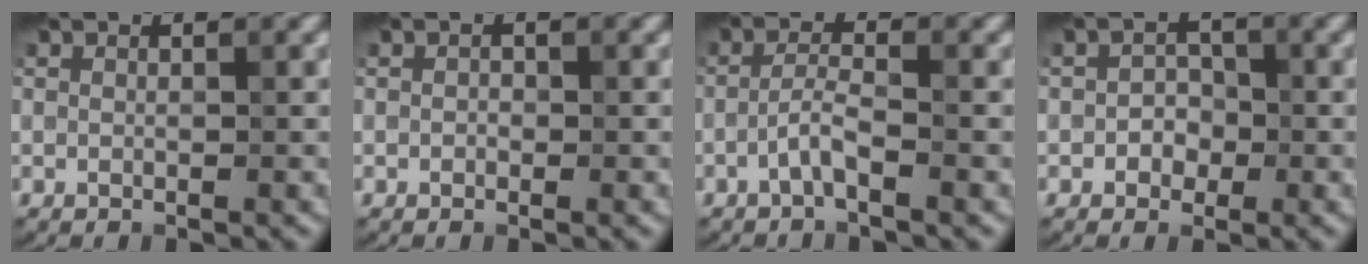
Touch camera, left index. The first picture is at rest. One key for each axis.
{"total": 0.6, "fx": 0.0, "fy": 0.5, "fz": 0.3, "tx": -0.002, "ty": -0.004, "tz": -0.003}
{"total": 2.1, "fx": -1.1, "fy": 0.3, "fz": 1.8, "tx": -0.036, "ty": 0.009, "tz": -0.028}
{"total": 1.7, "fx": -0.5, "fy": 1.5, "fz": 0.8, "tx": -0.006, "ty": 0.002, "tz": -0.012}